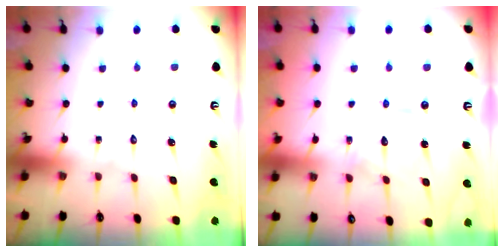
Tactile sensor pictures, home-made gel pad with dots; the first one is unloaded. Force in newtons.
{"total": 6.9, "press": 6.9, "slide": 0.5}